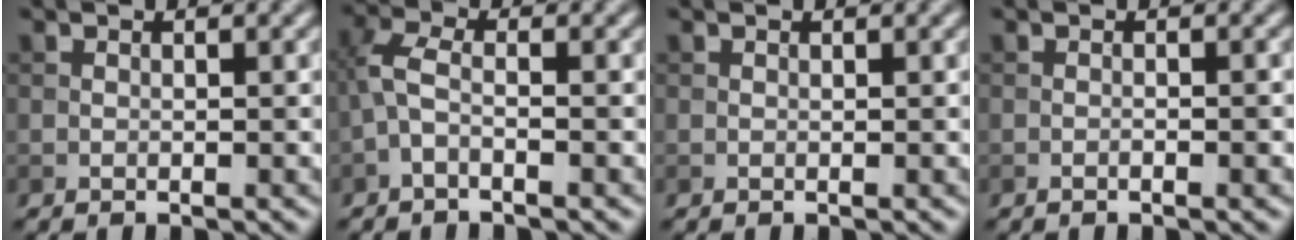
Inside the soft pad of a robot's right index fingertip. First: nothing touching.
{"total": 2.7, "force": [-0.8, 1.2, 2.3], "torque": [-0.057, 0.007, -0.026]}
{"total": 0.0}
{"total": 1.1, "force": [-0.5, 0.2, 0.9], "torque": [-0.016, 0.001, -0.010]}